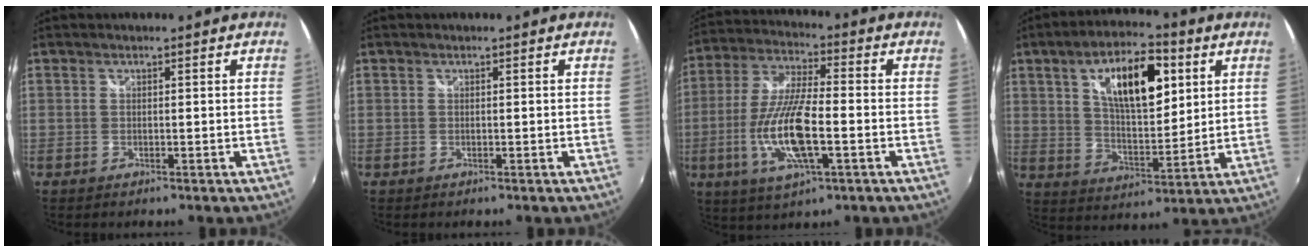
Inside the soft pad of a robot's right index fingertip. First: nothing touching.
{"total": 0.0}
{"total": 15.1, "force": [-3.8, 4.2, 14.0], "torque": [-0.289, -0.011, -0.072]}
{"total": 15.6, "force": [5.7, 6.7, 12.9], "torque": [-0.212, 0.018, 0.099]}